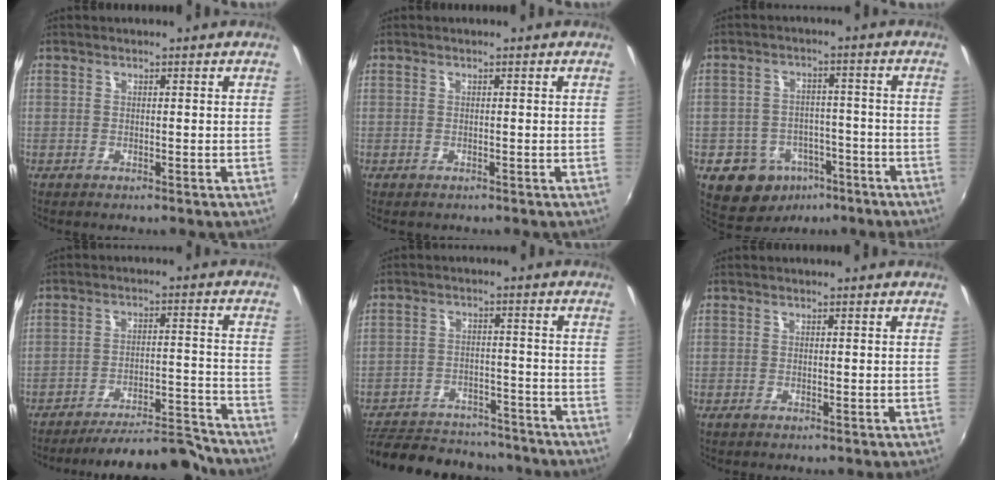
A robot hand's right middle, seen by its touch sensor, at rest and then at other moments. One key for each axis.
{"total": 0.0}
{"total": 10.7, "fx": -6.0, "fy": 8.1, "fz": 3.7, "tx": -0.089, "ty": 0.021, "tz": -0.065}
{"total": 14.3, "fx": -13.7, "fy": 1.8, "fz": 4.0, "tx": -0.070, "ty": 0.030, "tz": -0.185}
{"total": 16.3, "fx": -13.5, "fy": 7.5, "fz": 5.3, "tx": -0.131, "ty": 0.029, "tz": -0.177}
{"total": 0.0}